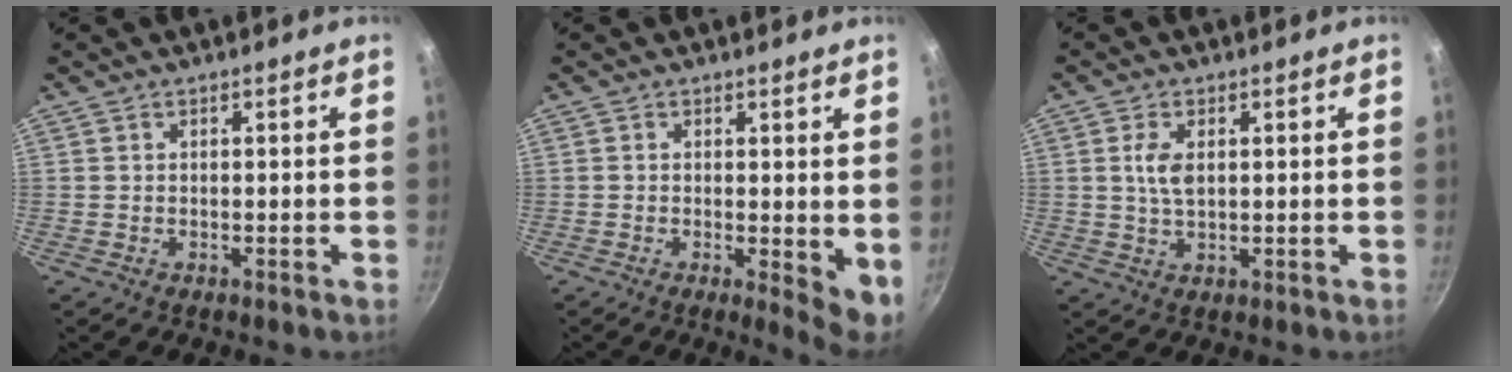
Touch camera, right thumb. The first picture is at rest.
{"total": 5.2, "force": [0.2, 1.8, 4.9], "torque": [-0.067, -0.014, 0.002]}
{"total": 4.2, "force": [0.9, 2.2, 3.4], "torque": [-0.065, -0.002, 0.018]}